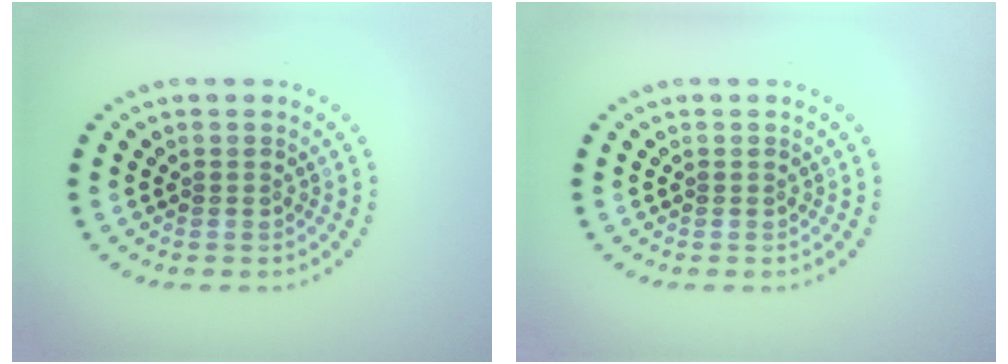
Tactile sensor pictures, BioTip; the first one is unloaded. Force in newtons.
{"total": 0.0}